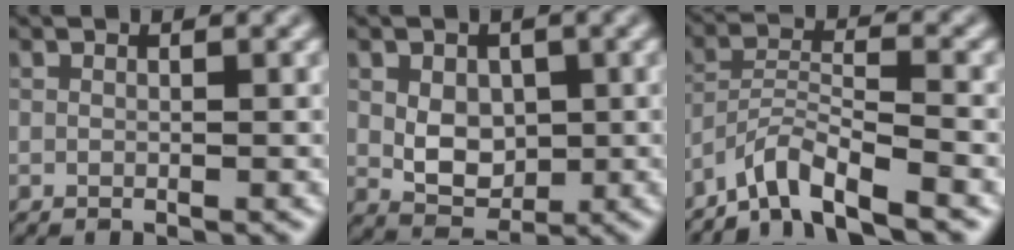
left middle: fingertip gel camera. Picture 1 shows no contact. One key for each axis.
{"total": 4.0, "fx": 0.2, "fy": 2.9, "fz": 2.7, "tx": -0.046, "ty": -0.007, "tz": 0.007}
{"total": 4.9, "fx": -4.1, "fy": 0.6, "fz": 2.7, "tx": -0.047, "ty": 0.003, "tz": -0.084}